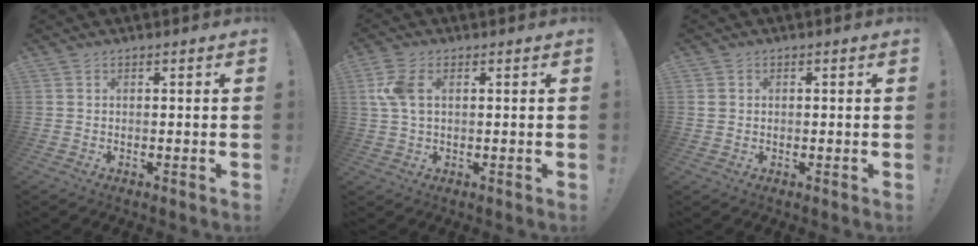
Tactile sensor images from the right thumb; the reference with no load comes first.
{"total": 6.8, "force": [1.6, 3.9, 5.3], "torque": [-0.117, 0.001, 0.027]}
{"total": 1.6, "force": [0.2, 1.4, 0.6], "torque": [-0.012, 0.005, 0.004]}